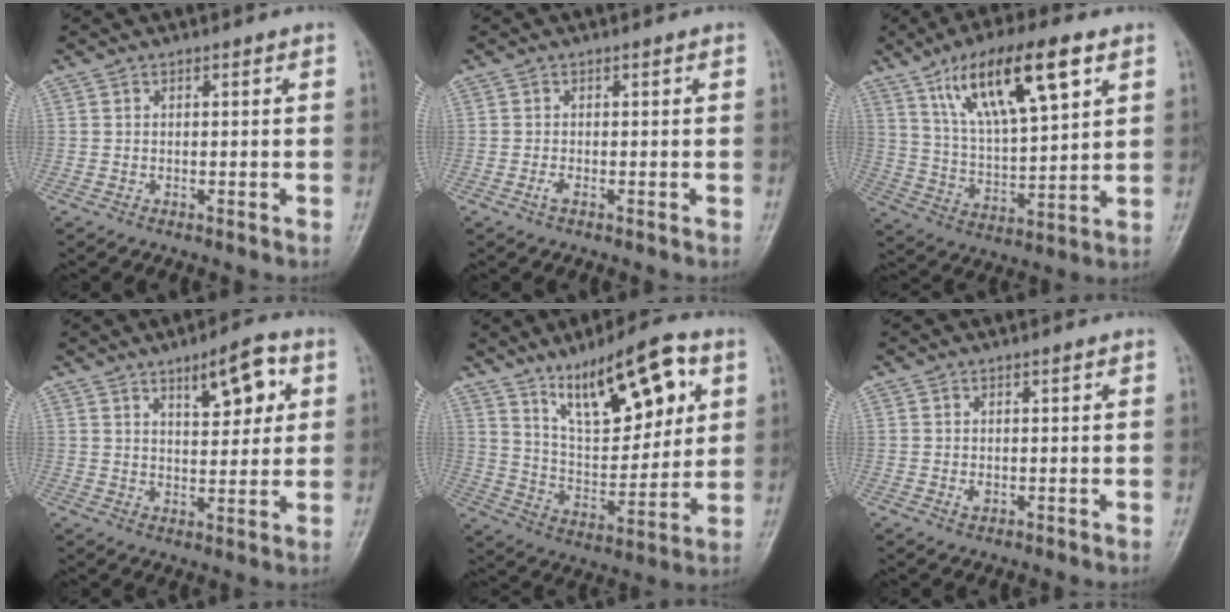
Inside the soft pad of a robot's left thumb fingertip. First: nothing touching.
{"total": 1.0, "force": [-0.3, 0.3, 0.9], "torque": [-0.016, 0.005, -0.004]}
{"total": 17.4, "force": [8.8, 5.4, 14.0], "torque": [-0.224, -0.023, 0.164]}
{"total": 8.7, "force": [3.9, 3.4, 7.0], "torque": [-0.080, -0.019, 0.056]}
{"total": 18.6, "force": [9.3, 7.3, 14.4], "torque": [-0.186, -0.037, 0.162]}
{"total": 1.1, "force": [0.1, 0.6, 0.9], "torque": [-0.010, -0.001, 0.003]}